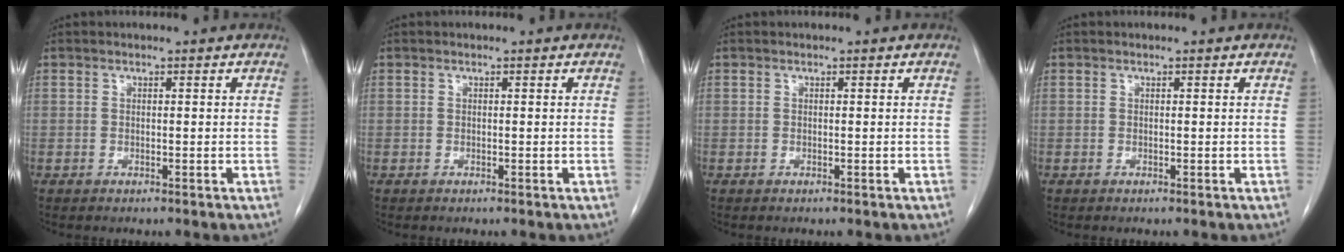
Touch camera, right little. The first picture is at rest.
{"total": 0.0}
{"total": 0.0}
{"total": 0.0}